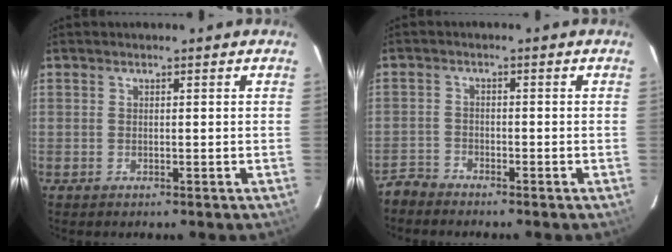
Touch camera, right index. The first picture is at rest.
{"total": 2.9, "force": [-2.8, 0.9, 0.0], "torque": [-0.004, 0.001, -0.061]}